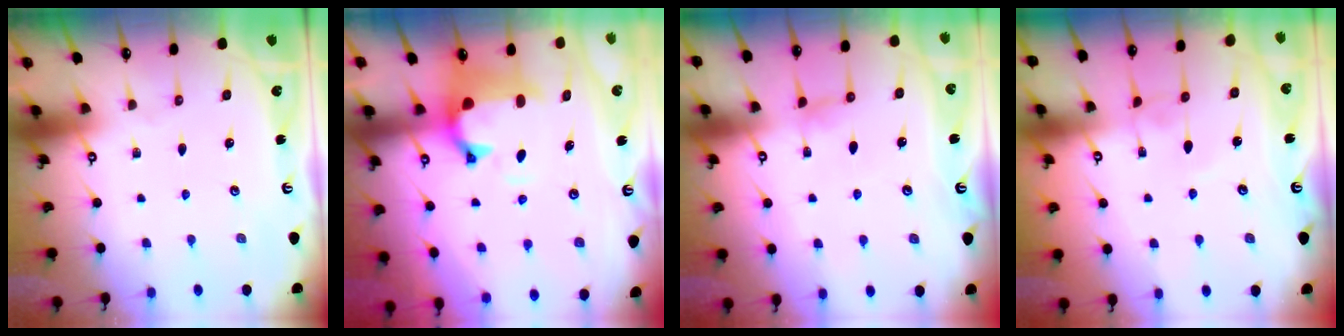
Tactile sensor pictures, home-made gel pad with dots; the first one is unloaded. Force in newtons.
{"total": 1.4, "press": 0.4, "slide": 1.3}
{"total": 0.5, "press": 0.4, "slide": 0.4}
{"total": 2.4, "press": 2.4, "slide": 0.2}